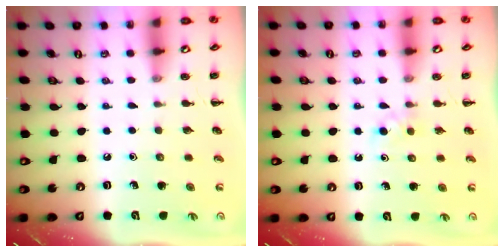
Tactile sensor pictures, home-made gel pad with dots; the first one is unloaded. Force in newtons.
{"total": 2.6, "press": 2.3, "slide": 1.2}